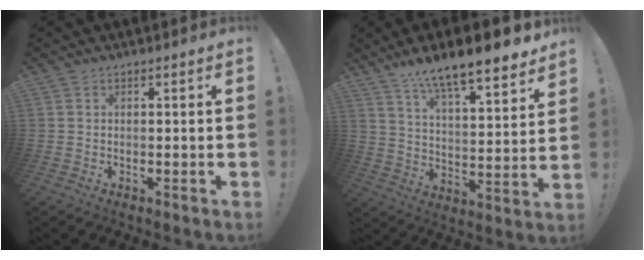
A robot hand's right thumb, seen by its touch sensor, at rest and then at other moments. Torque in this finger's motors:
{"motor_torque": [-0.71, 2.80, 1.57, 1.19, 0.41]}